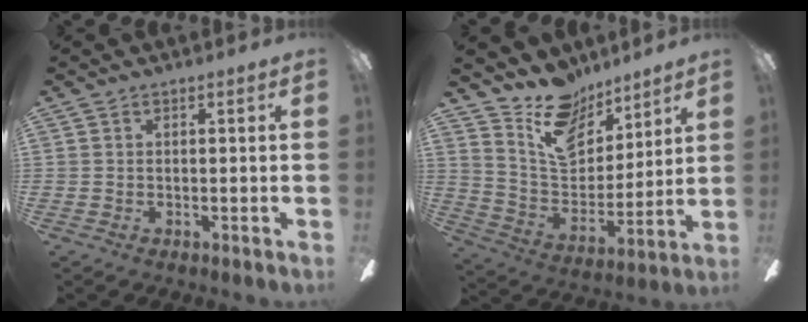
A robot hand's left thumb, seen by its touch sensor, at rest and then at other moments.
{"total": 16.2, "force": [11.9, 9.1, 6.2], "torque": [-0.106, -0.083, 0.222]}